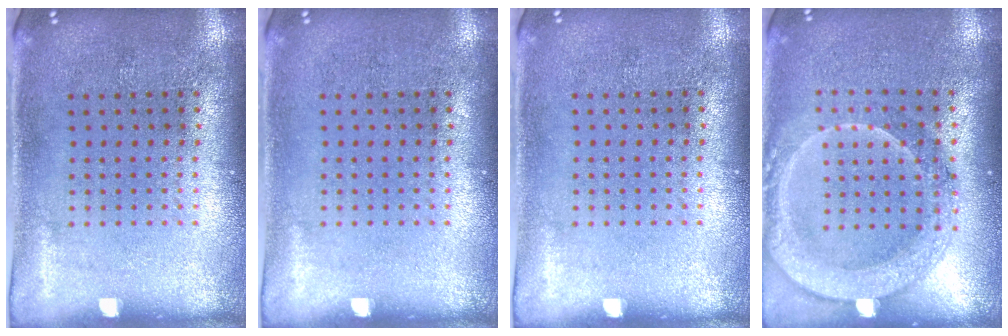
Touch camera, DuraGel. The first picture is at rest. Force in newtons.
{"total": 0.0}
{"total": 0.0}
{"total": 2.0, "press": 1.8, "slide": 0.7}